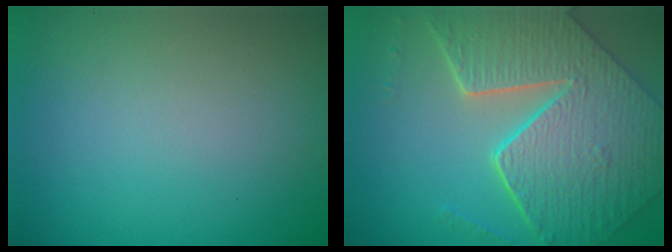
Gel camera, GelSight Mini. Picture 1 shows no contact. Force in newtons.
{"total": 9.2, "press": 6.6, "slide": 6.4}